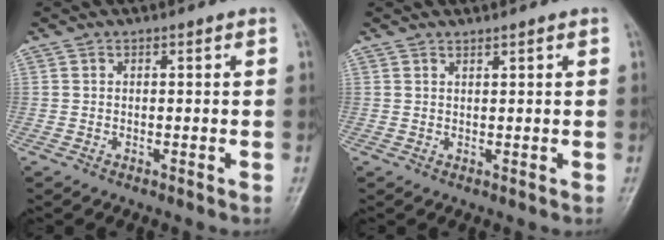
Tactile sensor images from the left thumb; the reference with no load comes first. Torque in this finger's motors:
{"motor_torque": [-0.09, -0.07, -0.08, 0.04, -0.06]}